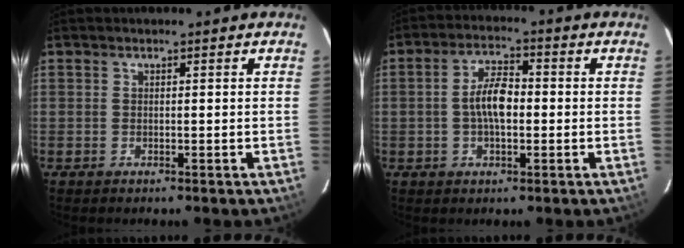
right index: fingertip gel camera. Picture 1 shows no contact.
{"total": 6.4, "force": [-0.5, 2.9, 5.8], "torque": [-0.108, 0.012, -0.008]}